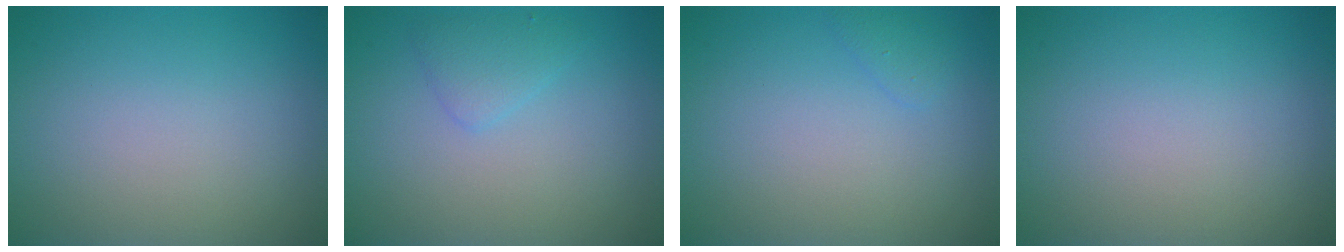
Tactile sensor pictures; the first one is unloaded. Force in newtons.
{"total": 1.6, "press": 1.6, "slide": 0.1}
{"total": 0.9, "press": 0.9, "slide": 0.0}
{"total": 0.0}